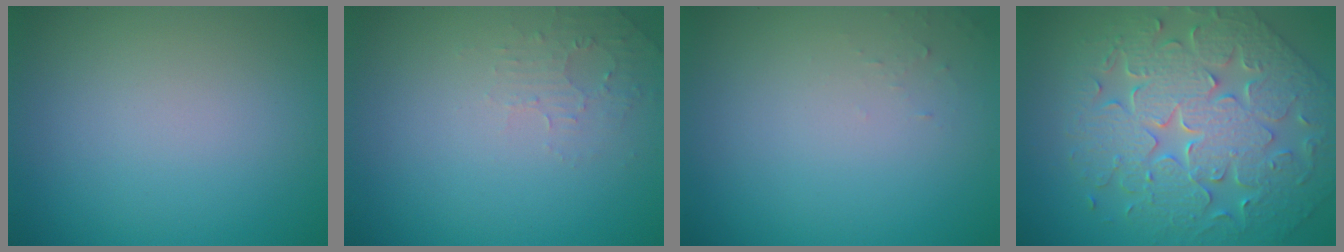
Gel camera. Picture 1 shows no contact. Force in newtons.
{"total": 1.6, "press": 1.6, "slide": 0.4}
{"total": 0.6, "press": 0.6, "slide": 0.1}
{"total": 7.5, "press": 6.5, "slide": 3.6}